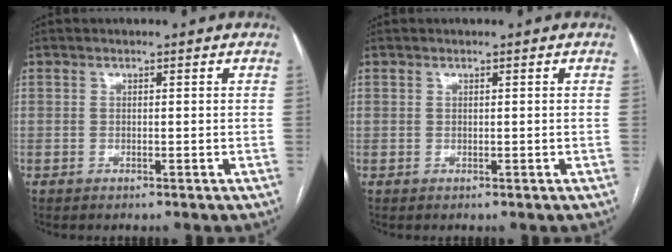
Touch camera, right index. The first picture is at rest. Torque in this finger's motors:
{"motor_torque": [0.00, 0.00, 0.00, 0.00]}